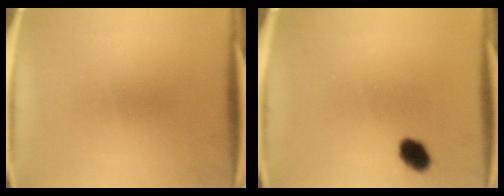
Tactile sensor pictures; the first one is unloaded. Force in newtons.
{"total": 4.5}